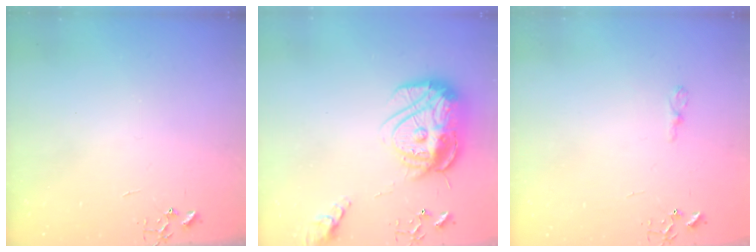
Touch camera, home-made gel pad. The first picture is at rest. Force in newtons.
{"total": 18.8, "press": 18.8, "slide": 1.8}
{"total": 3.8, "press": 3.8, "slide": 0.4}